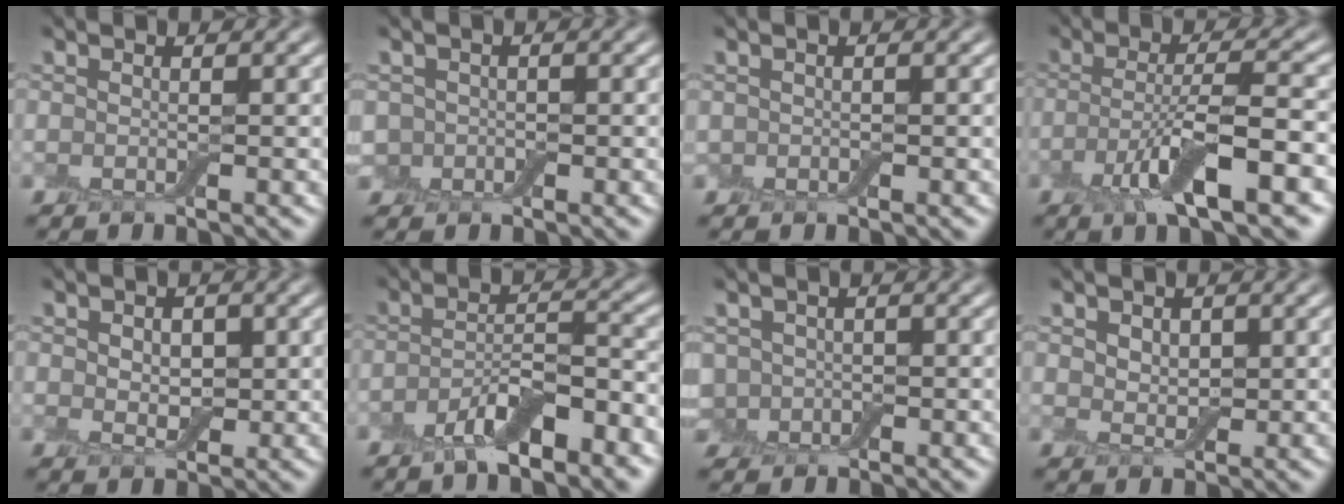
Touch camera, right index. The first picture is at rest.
{"total": 1.4, "force": [-0.3, 1.3, 0.3], "torque": [-0.001, -0.002, -0.010]}
{"total": 0.5, "force": [0.0, 0.5, 0.2], "torque": [-0.002, -0.002, -0.002]}
{"total": 6.7, "force": [-2.7, 1.3, 6.0], "torque": [-0.114, 0.001, -0.051]}
{"total": 2.8, "force": [0.3, 1.9, 2.1], "torque": [-0.034, -0.001, 0.004]}
{"total": 5.5, "force": [-3.3, 1.7, 4.1], "torque": [-0.074, 0.001, -0.060]}
{"total": 2.4, "force": [-0.3, 2.2, 1.0], "torque": [-0.014, -0.002, -0.009]}
{"total": 1.9, "force": [0.7, 1.4, 1.2], "torque": [-0.022, -0.001, 0.012]}